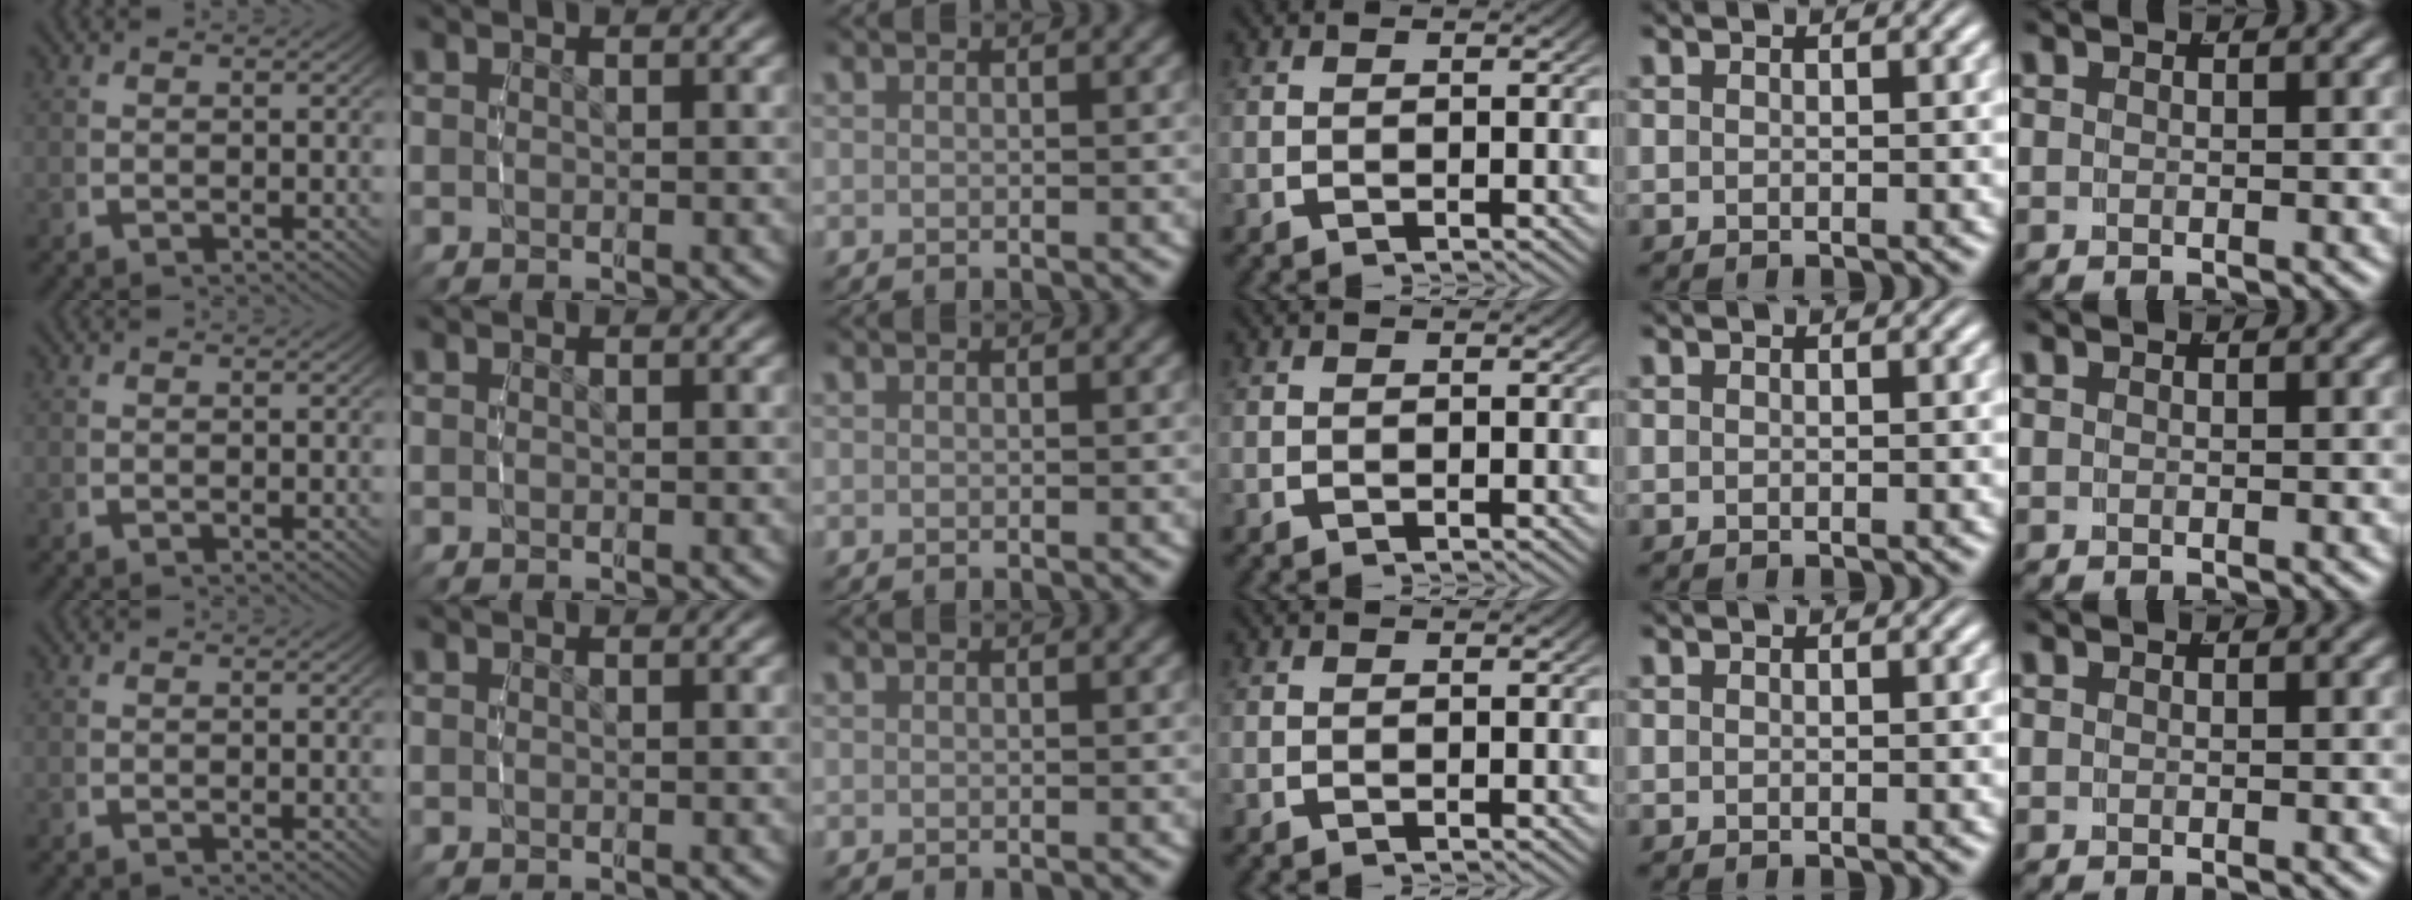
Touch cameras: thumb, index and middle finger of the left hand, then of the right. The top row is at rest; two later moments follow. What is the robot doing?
{"motion": "reach", "object": "paper towel"}